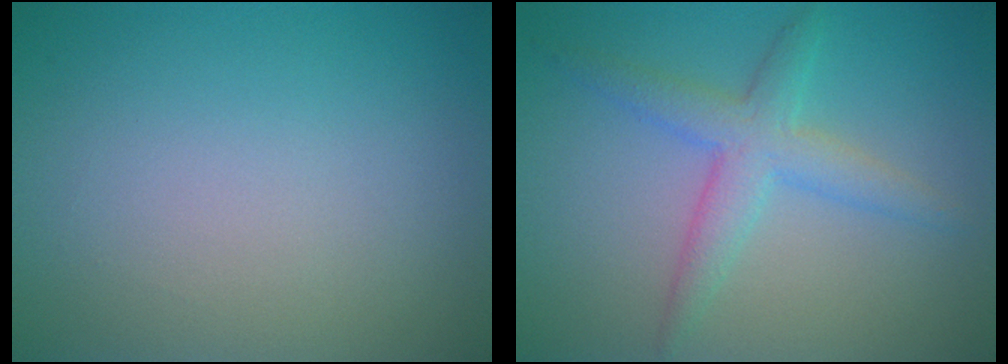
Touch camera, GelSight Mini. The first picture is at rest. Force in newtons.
{"total": 3.5, "press": 3.5, "slide": 0.1}